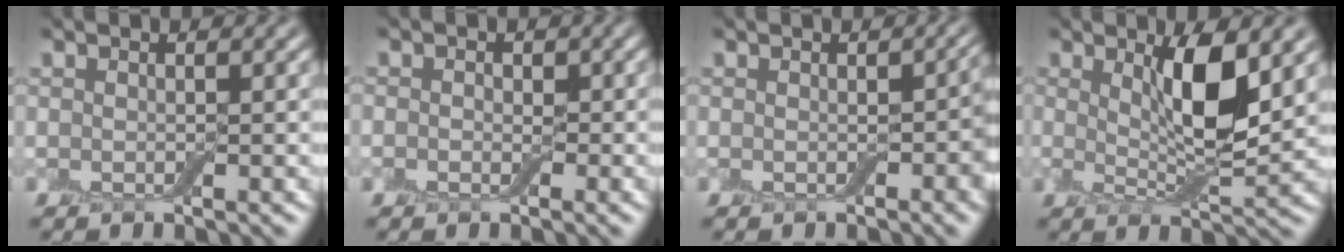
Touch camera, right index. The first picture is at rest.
{"total": 0.9, "force": [-0.2, 0.8, 0.0], "torque": [0.015, -0.002, -0.010]}
{"total": 2.7, "force": [-0.4, 1.7, 2.1], "torque": [-0.022, -0.002, -0.007]}
{"total": 4.9, "force": [1.7, 0.9, 4.5], "torque": [-0.083, -0.006, 0.030]}